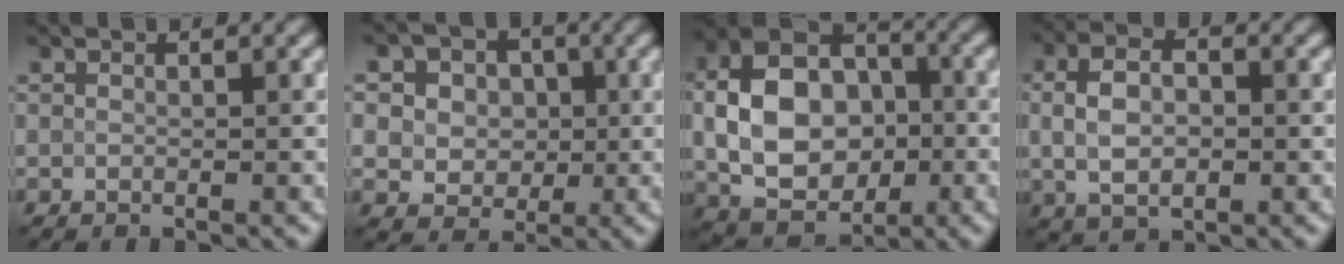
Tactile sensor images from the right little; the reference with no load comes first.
{"total": 6.8, "force": [2.0, 5.8, 2.9], "torque": [-0.050, 0.031, 0.021]}
{"total": 10.9, "force": [-0.7, 7.6, 7.8], "torque": [-0.153, 0.009, -0.016]}
{"total": 4.9, "force": [0.4, 3.0, 3.9], "torque": [-0.072, 0.009, 0.002]}